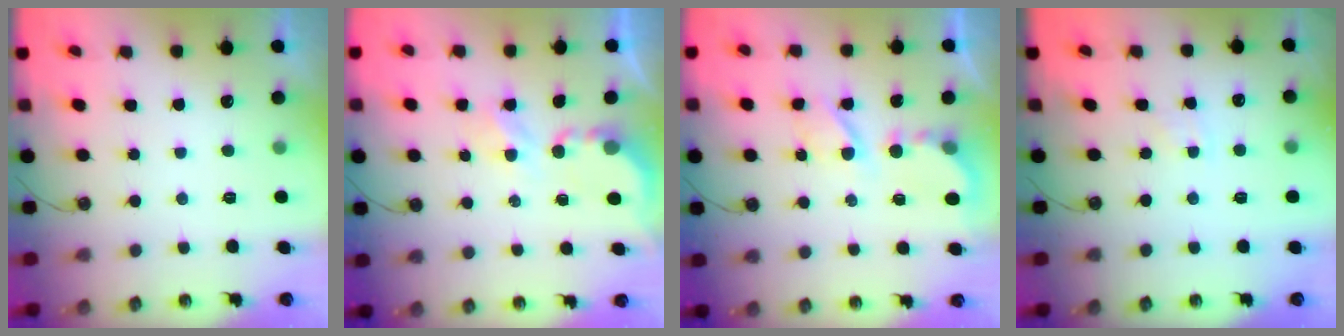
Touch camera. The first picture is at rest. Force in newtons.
{"total": 3.6, "press": 3.6, "slide": 0.3}
{"total": 6.7, "press": 6.7, "slide": 0.6}
{"total": 2.7, "press": 2.7, "slide": 0.4}